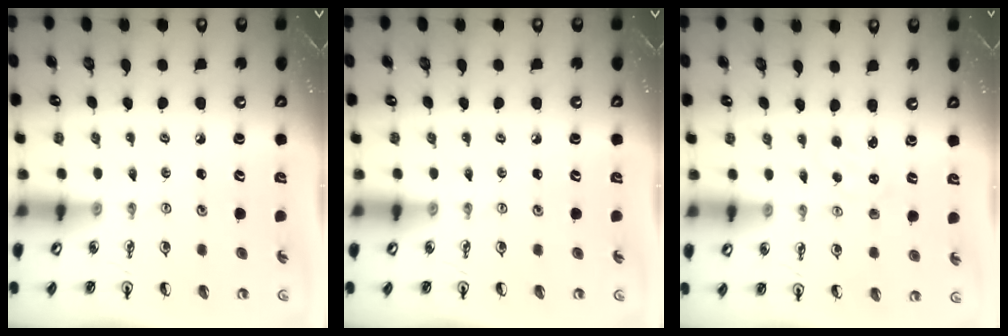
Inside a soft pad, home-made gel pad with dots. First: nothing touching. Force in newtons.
{"total": 0.0}
{"total": 0.0}